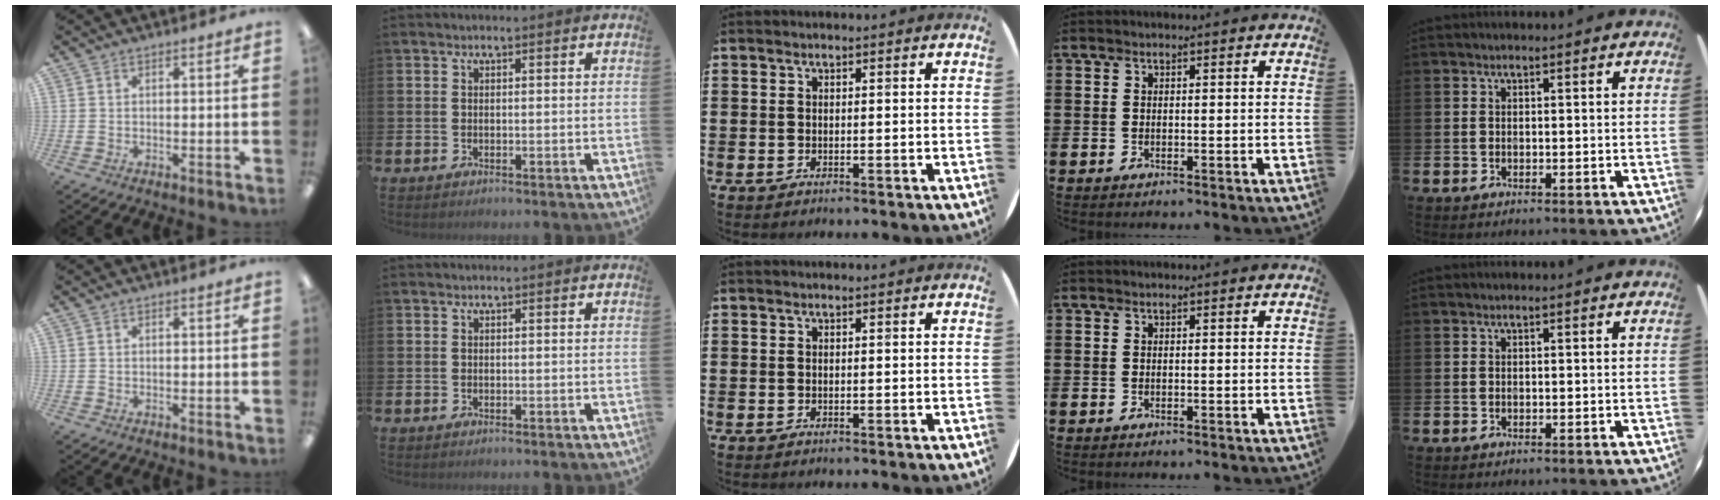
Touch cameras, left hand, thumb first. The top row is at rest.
{}